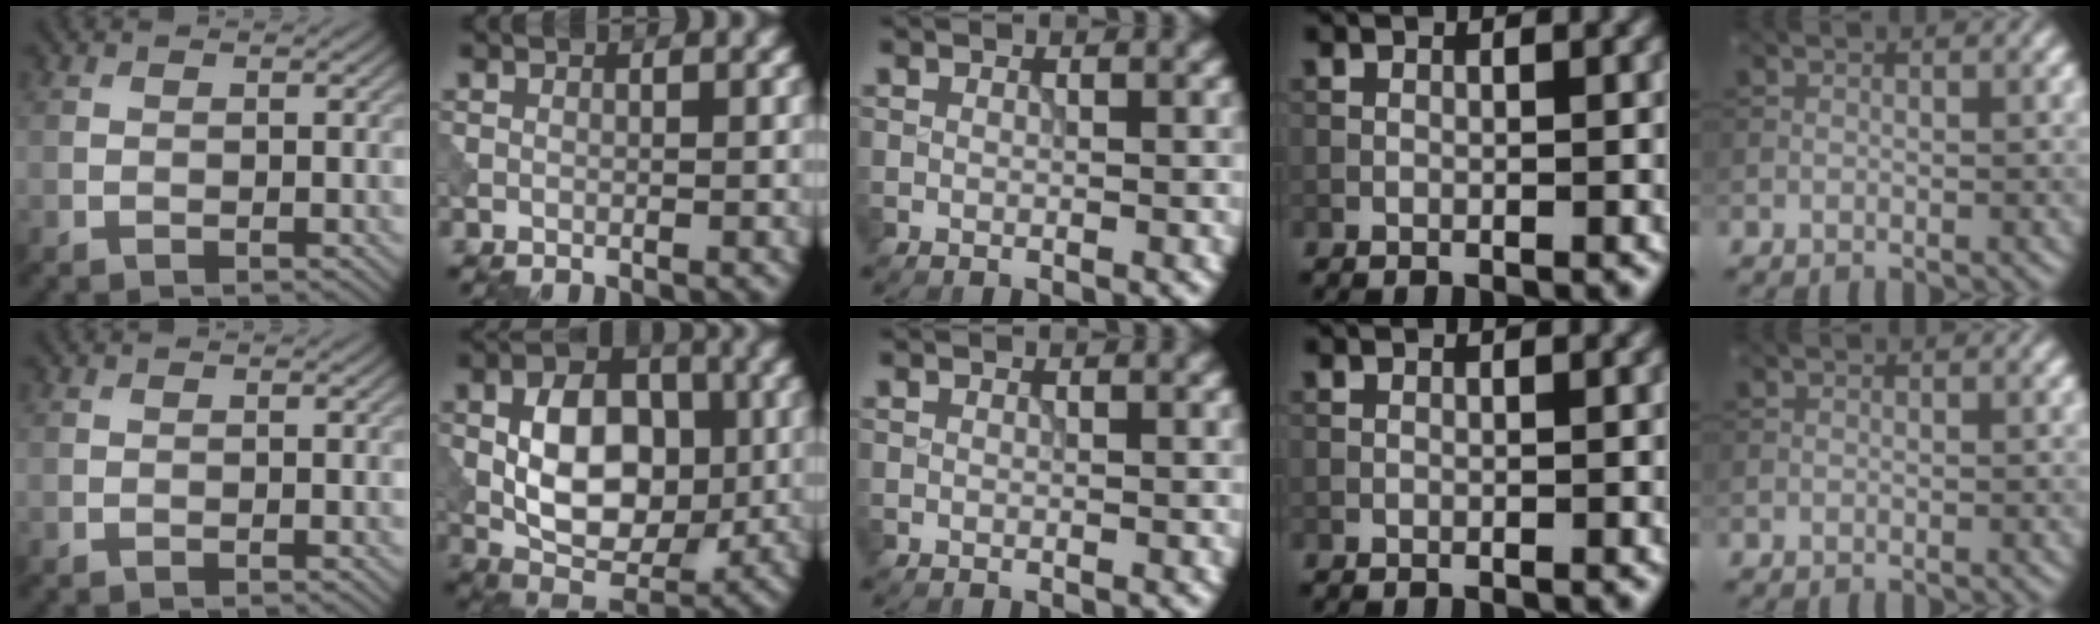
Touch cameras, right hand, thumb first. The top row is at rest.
{"index": {"total": 8.5, "force": [0.0, 5.4, 6.5], "torque": [-0.110, 0.000, -0.003]}}